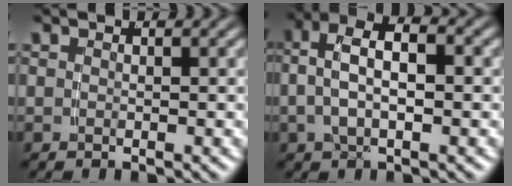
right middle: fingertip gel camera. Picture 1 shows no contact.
{"total": 6.6, "force": [1.1, 4.0, 5.1], "torque": [-0.089, 0.008, 0.009]}